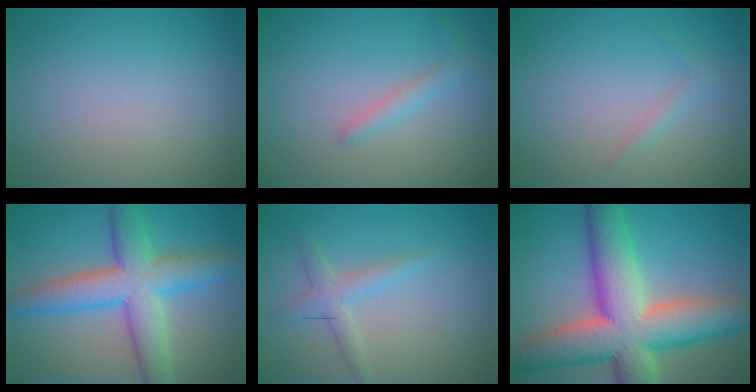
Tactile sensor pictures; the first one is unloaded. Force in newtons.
{"total": 1.5, "press": 1.5, "slide": 0.1}
{"total": 0.9, "press": 0.9, "slide": 0.0}
{"total": 7.9, "press": 7.9, "slide": 0.4}
{"total": 2.1, "press": 2.1, "slide": 0.1}
{"total": 13.7, "press": 13.7, "slide": 0.9}